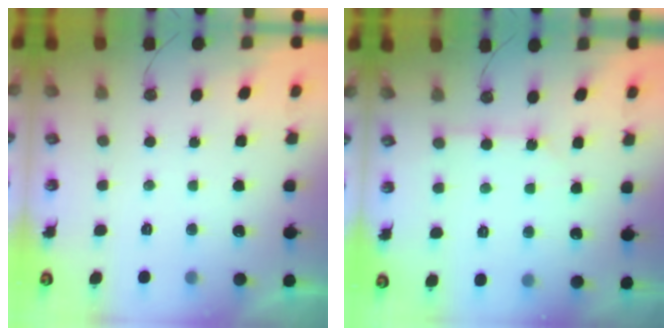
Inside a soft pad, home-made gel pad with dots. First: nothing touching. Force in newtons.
{"total": 2.5, "press": 2.5, "slide": 0.3}